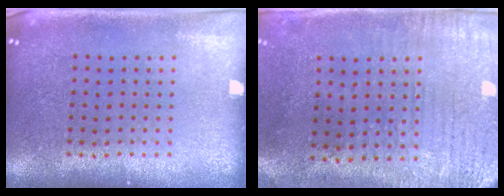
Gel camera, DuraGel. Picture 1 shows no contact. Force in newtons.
{"total": 3.1, "press": 2.5, "slide": 1.8}